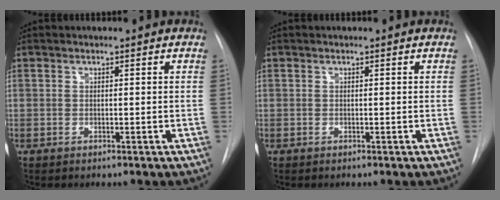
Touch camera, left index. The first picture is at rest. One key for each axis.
{"total": 0.0}